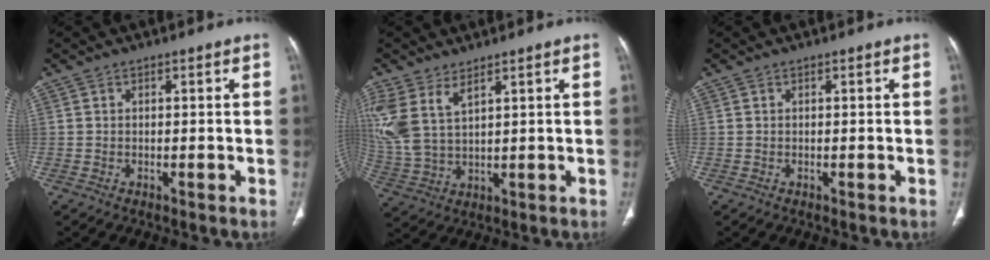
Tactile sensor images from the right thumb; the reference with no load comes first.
{"total": 9.8, "force": [5.1, 4.7, 7.0], "torque": [-0.167, -0.011, 0.118]}
{"total": 0.0}